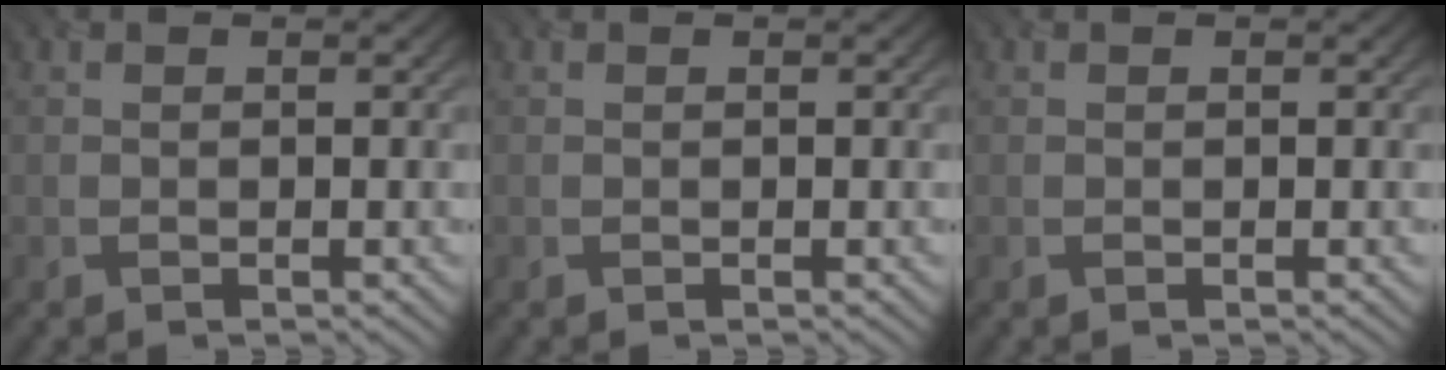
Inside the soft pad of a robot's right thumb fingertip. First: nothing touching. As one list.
[{"total": 0.0}, {"total": 0.0}]